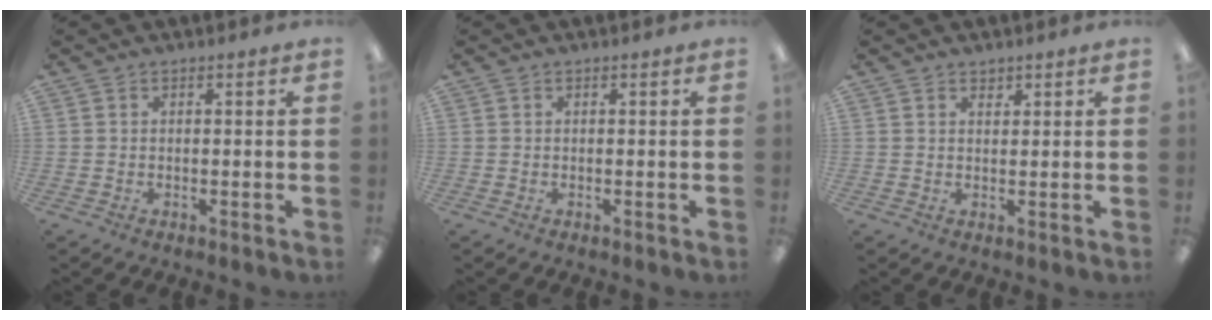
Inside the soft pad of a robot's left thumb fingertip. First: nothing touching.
{"total": 0.0}
{"total": 1.3, "force": [1.2, 0.6, 0.2], "torque": [0.004, -0.005, 0.021]}